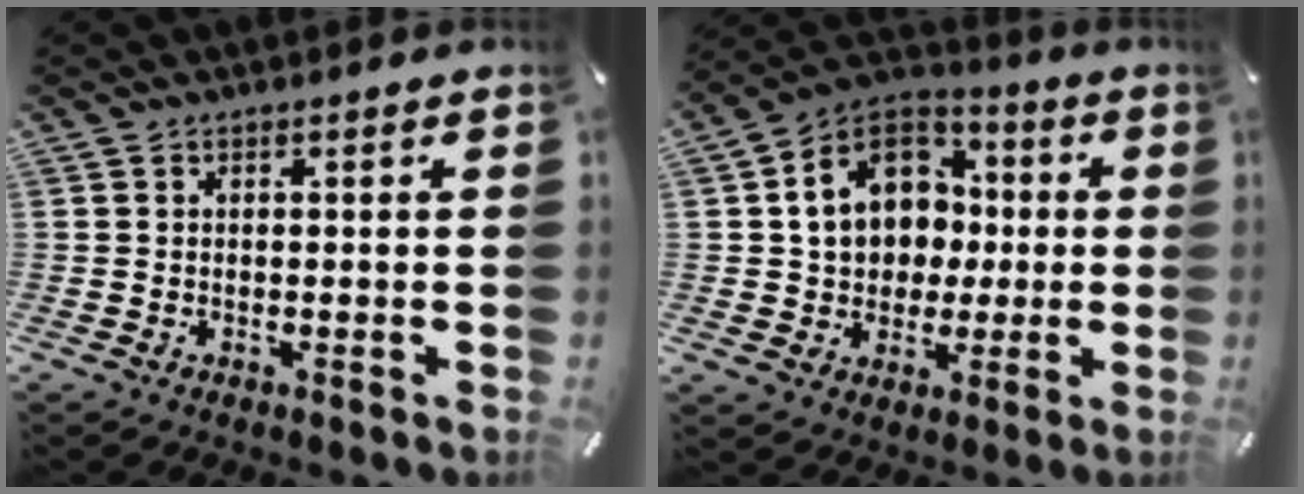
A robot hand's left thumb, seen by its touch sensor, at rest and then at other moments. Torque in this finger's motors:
{"motor_torque": [2.24, 2.77, 0.49, 0.05, 0.14]}